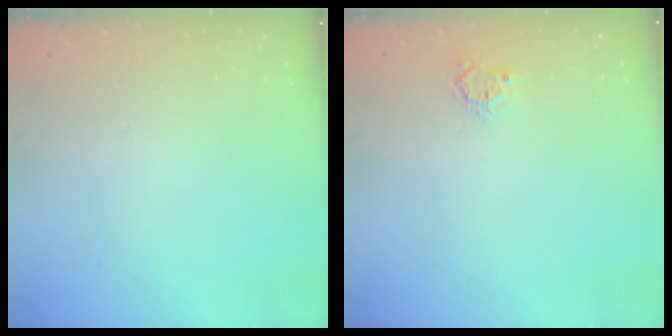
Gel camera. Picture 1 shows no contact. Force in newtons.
{"total": 3.4, "press": 3.4, "slide": 0.4}